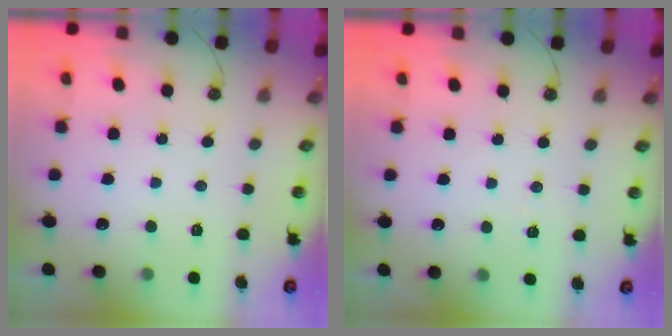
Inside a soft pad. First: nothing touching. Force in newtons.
{"total": 3.8, "press": 3.2, "slide": 2.1}